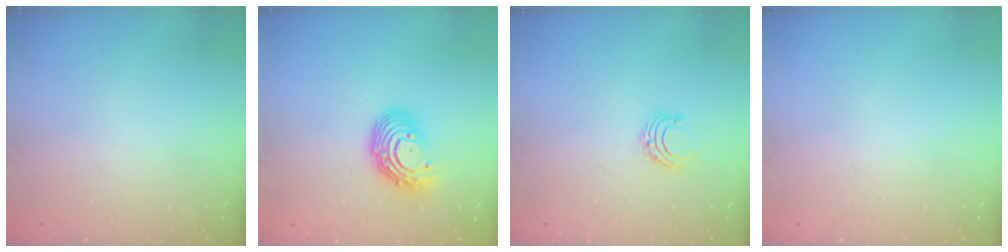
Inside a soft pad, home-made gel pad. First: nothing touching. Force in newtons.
{"total": 11.9, "press": 11.8, "slide": 1.3}
{"total": 5.0, "press": 5.0, "slide": 0.5}
{"total": 0.0}